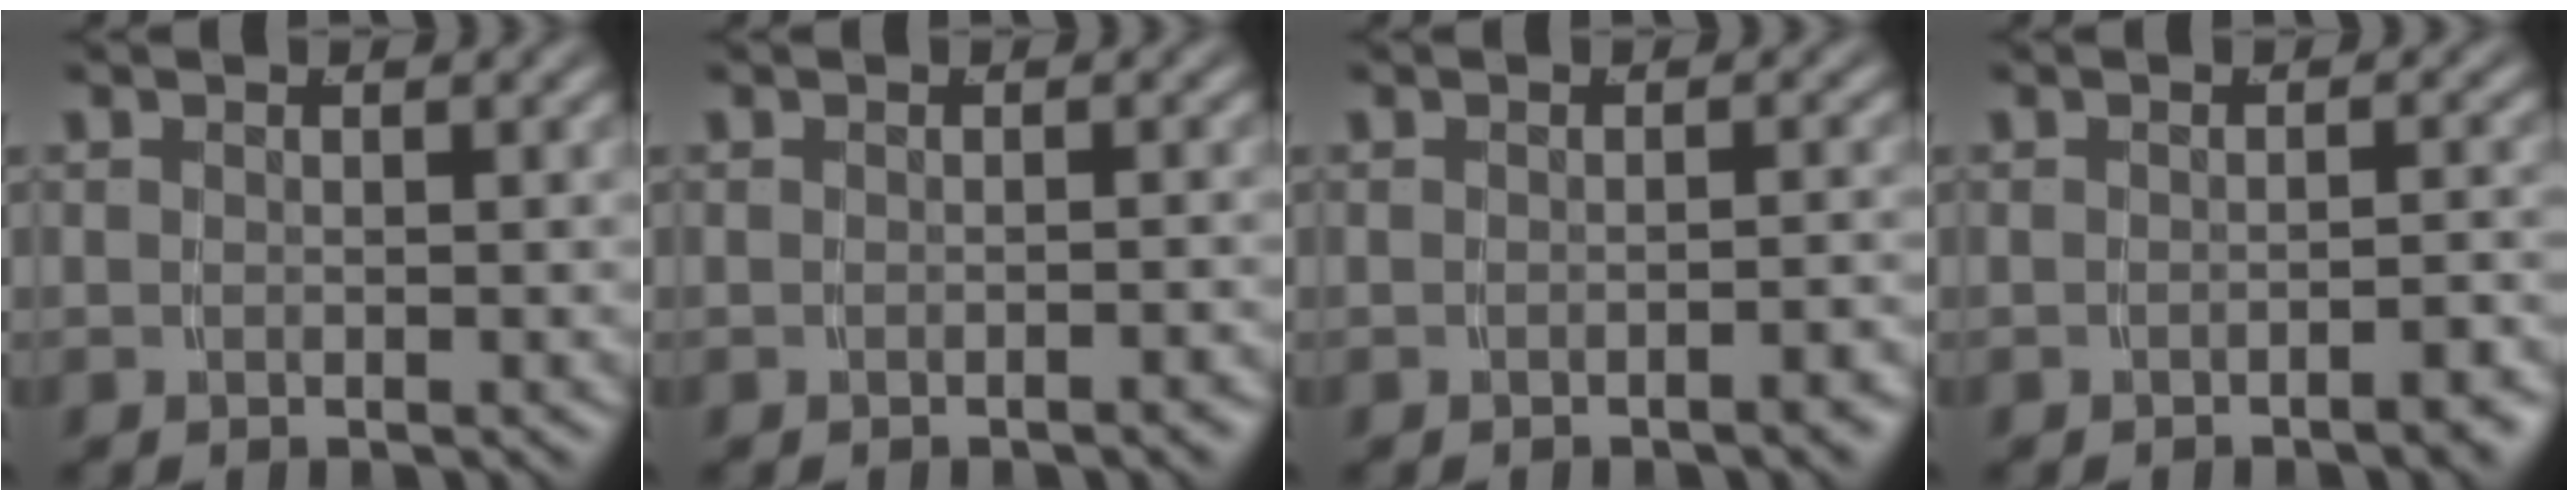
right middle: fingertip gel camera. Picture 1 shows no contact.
{"total": 0.8, "force": [-0.7, -0.1, 0.3], "torque": [-0.002, 0.007, -0.015]}
{"total": 1.4, "force": [-1.2, -0.1, 0.7], "torque": [-0.007, 0.010, -0.024]}
{"total": 2.0, "force": [-1.7, 0.0, 1.1], "torque": [-0.010, 0.008, -0.032]}